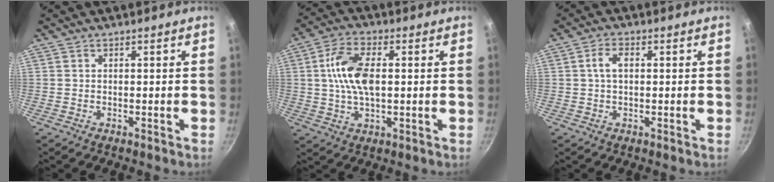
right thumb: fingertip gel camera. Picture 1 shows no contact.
{"total": 10.7, "force": [1.3, 5.5, 9.1], "torque": [-0.168, 0.015, 0.019]}
{"total": 3.6, "force": [0.6, 2.1, 2.9], "torque": [-0.052, 0.009, 0.009]}